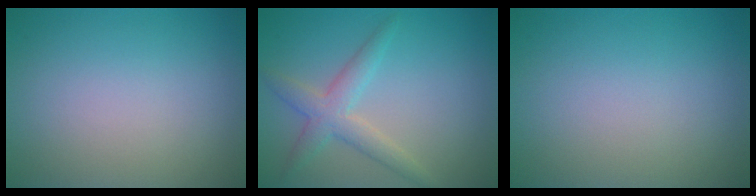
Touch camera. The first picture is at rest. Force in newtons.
{"total": 3.1, "press": 3.1, "slide": 0.0}
{"total": 0.0}